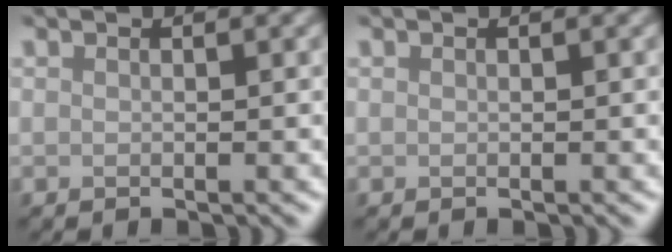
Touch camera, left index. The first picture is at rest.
{"total": 0.0}